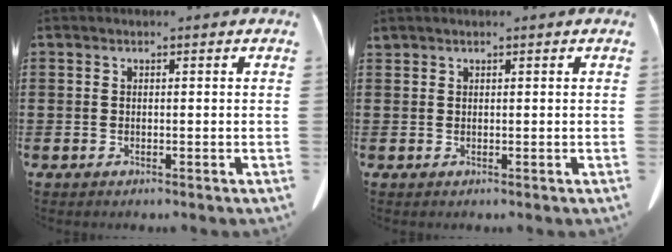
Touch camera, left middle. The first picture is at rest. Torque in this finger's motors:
{"motor_torque": [0.21, 0.07, 0.01, 0.00]}